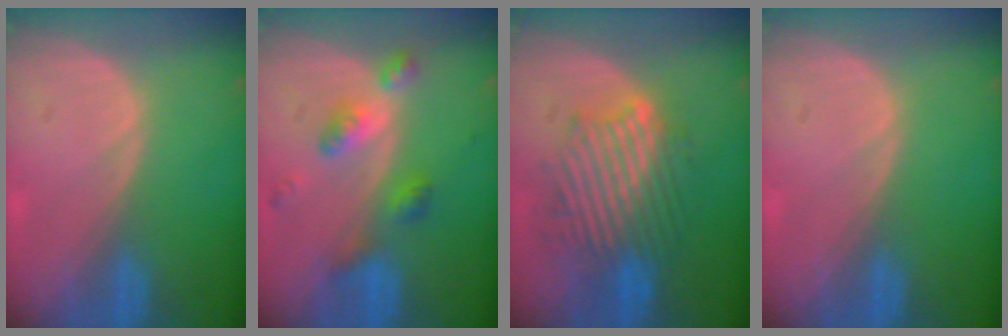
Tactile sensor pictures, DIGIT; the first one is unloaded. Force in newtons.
{"total": 6.0, "press": 5.3, "slide": 2.8}
{"total": 9.3, "press": 9.3, "slide": 0.9}
{"total": 0.0}